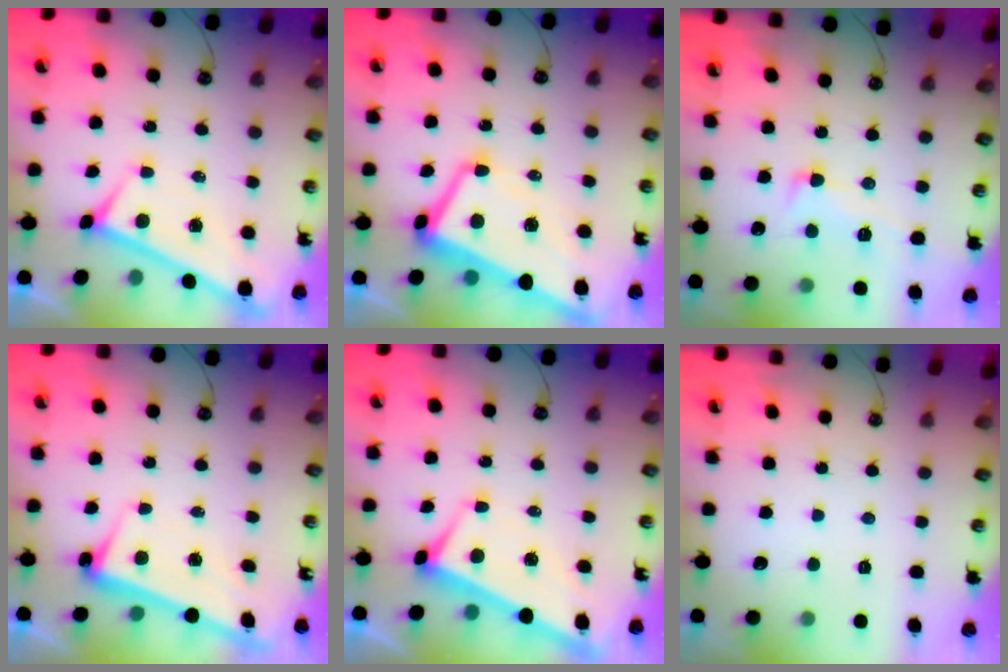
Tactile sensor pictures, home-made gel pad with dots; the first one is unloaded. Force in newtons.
{"total": 4.4, "press": 4.2, "slide": 1.1}
{"total": 2.1, "press": 1.8, "slide": 1.1}
{"total": 2.6, "press": 2.4, "slide": 1.1}
{"total": 2.9, "press": 2.8, "slide": 0.9}
{"total": 0.0}